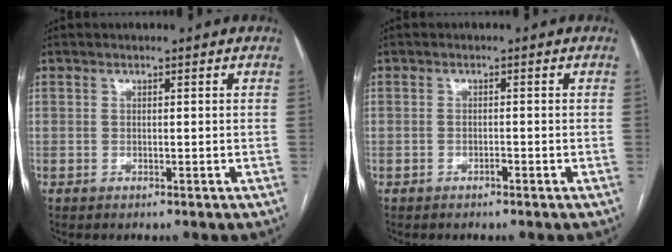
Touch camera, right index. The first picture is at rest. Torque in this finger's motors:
{"motor_torque": [0.06, 0.03, -0.01, 0.00]}